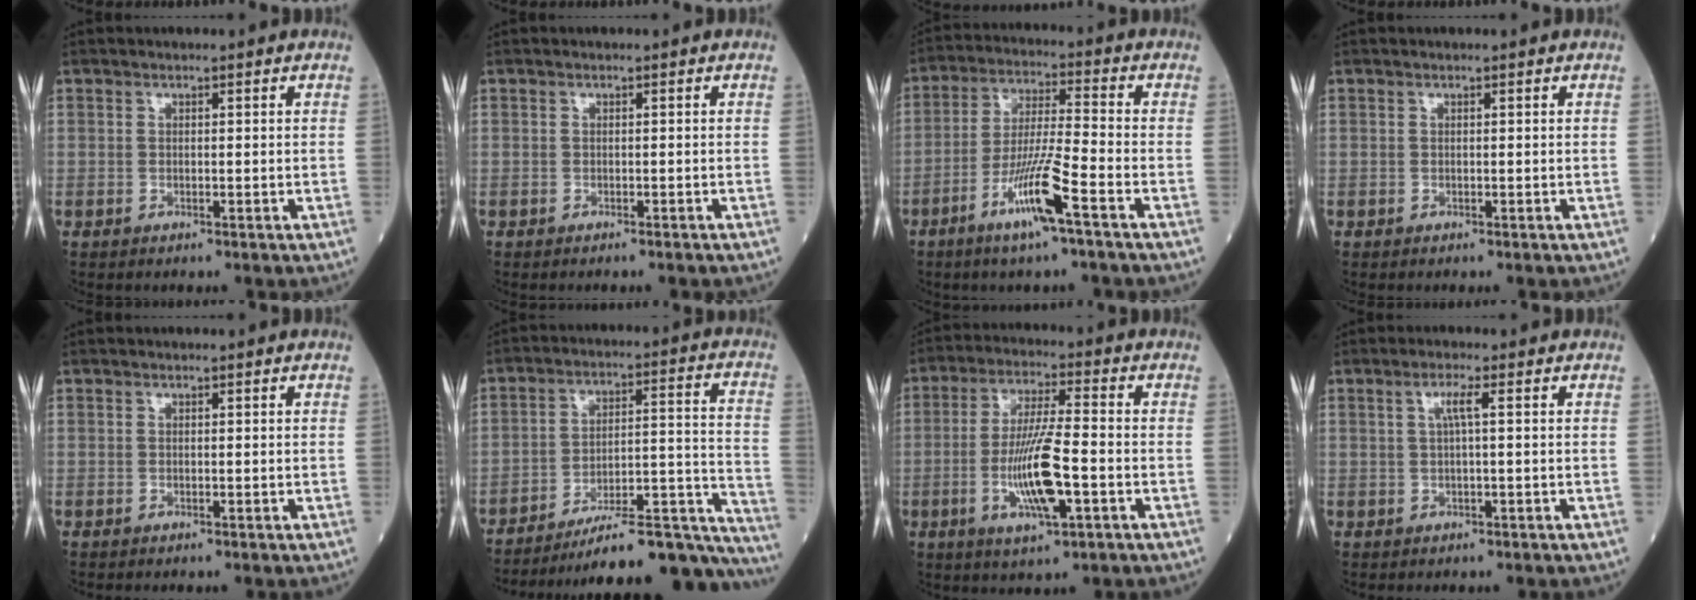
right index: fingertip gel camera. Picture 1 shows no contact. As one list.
[{"total": 1.2, "force": [-1.1, 0.0, 0.6], "torque": [-0.011, -0.001, -0.010]}, {"total": 9.9, "force": [-5.1, -0.5, 8.4], "torque": [-0.165, -0.009, -0.096]}, {"total": 0.0}, {"total": 0.0}, {"total": 23.1, "force": [-21.2, 2.5, 9.0], "torque": [-0.046, 0.046, -0.295]}, {"total": 10.9, "force": [-2.9, 1.3, 10.4], "torque": [-0.204, -0.006, -0.052]}, {"total": 2.2, "force": [0.5, -0.2, 2.1], "torque": [-0.045, 0.006, 0.012]}]